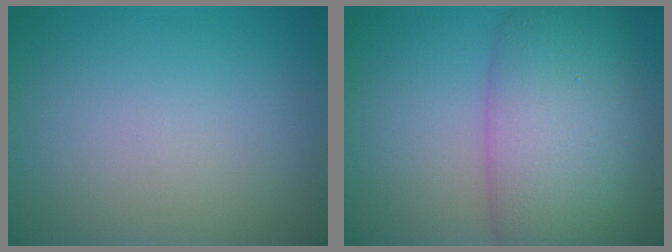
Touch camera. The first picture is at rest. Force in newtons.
{"total": 9.9, "press": 9.9, "slide": 0.2}